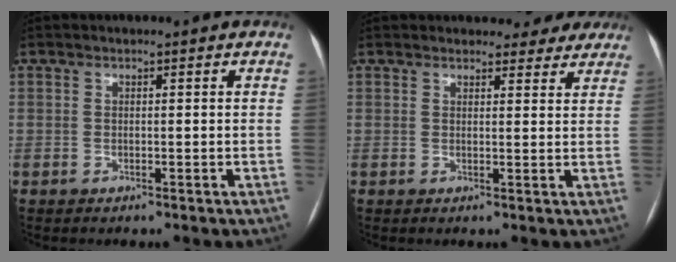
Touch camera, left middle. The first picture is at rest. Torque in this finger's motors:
{"motor_torque": [-0.07, -0.73, 0.23, 0.06]}